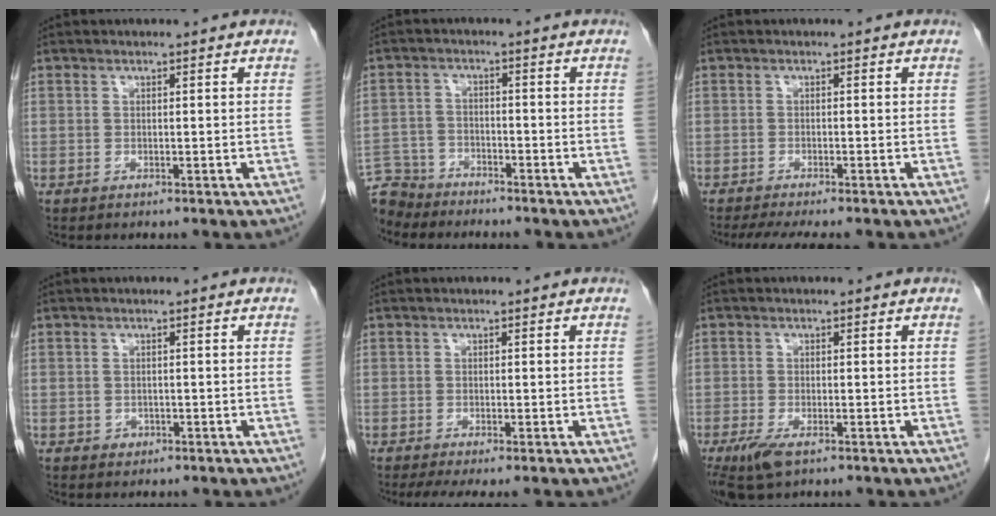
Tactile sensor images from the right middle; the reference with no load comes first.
{"total": 7.0, "force": [-6.6, 2.4, -0.2], "torque": [0.001, -0.002, -0.125]}
{"total": 6.4, "force": [-5.4, 0.6, 3.5], "torque": [-0.046, -0.011, -0.083]}
{"total": 0.8, "force": [-0.3, 0.7, 0.2], "torque": [-0.003, 0.002, -0.003]}
{"total": 3.8, "force": [-2.6, 0.5, 2.7], "torque": [-0.043, -0.013, -0.041]}
{"total": 4.5, "force": [-2.6, 1.4, 3.3], "torque": [-0.071, -0.011, -0.044]}